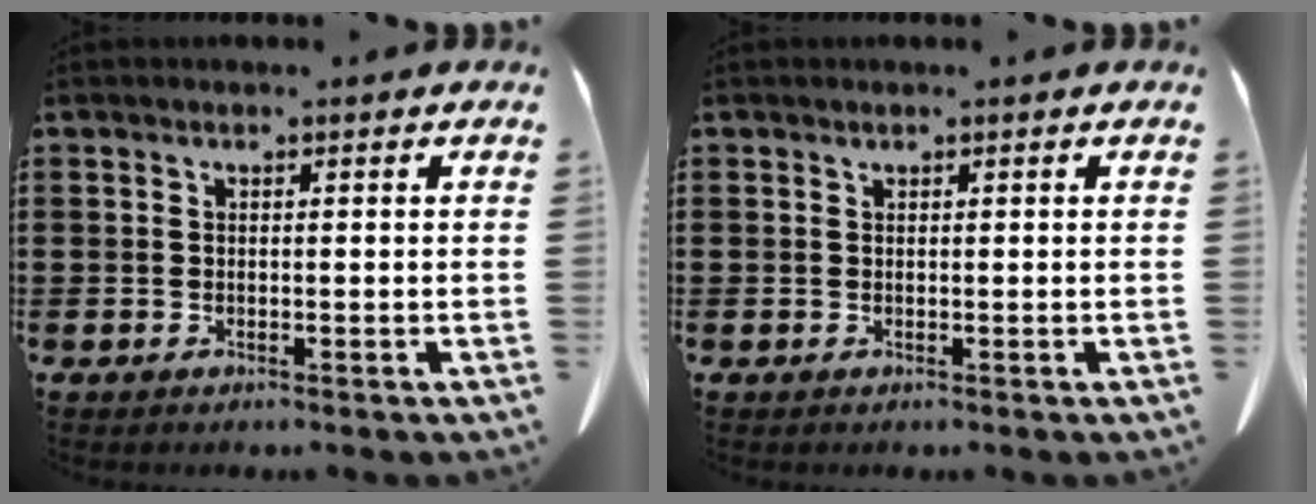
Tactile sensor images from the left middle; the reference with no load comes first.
{"total": 0.0}